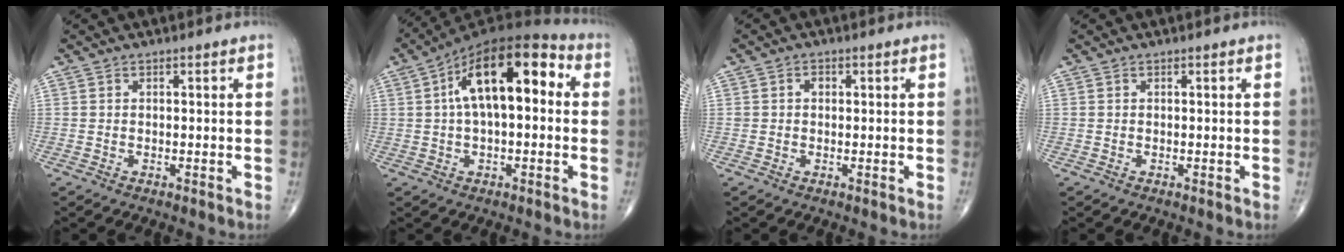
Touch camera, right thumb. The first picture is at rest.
{"total": 16.9, "force": [3.1, 7.9, 14.6], "torque": [-0.217, 0.041, 0.039]}
{"total": 1.3, "force": [0.2, 1.1, 0.7], "torque": [-0.006, 0.005, 0.002]}
{"total": 0.0}